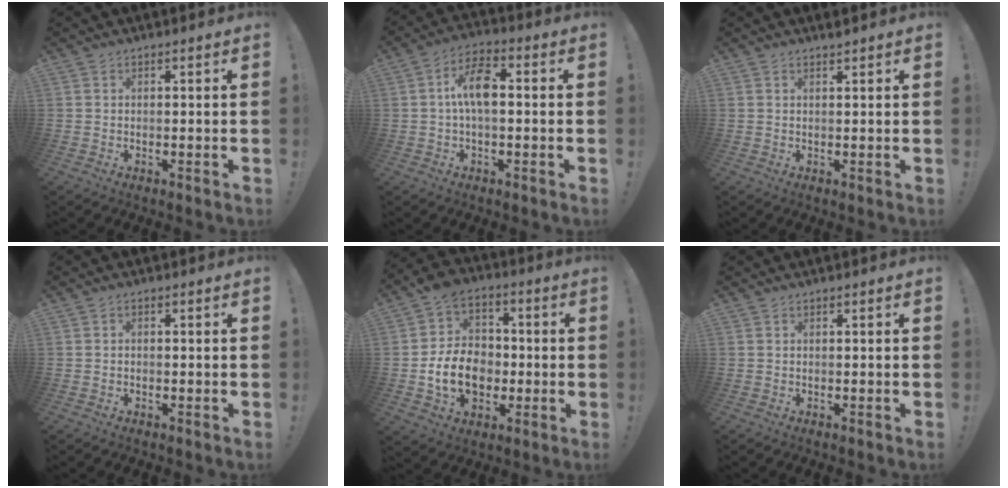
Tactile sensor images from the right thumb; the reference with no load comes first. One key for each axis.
{"total": 9.4, "fx": 0.6, "fy": 4.5, "fz": 8.2, "tx": -0.138, "ty": 0.010, "tz": 0.010}
{"total": 1.4, "fx": 1.3, "fy": -0.4, "fz": 0.2, "tx": 0.010, "ty": -0.009, "tz": 0.020}
{"total": 0.8, "fx": -0.5, "fy": 0.5, "fz": 0.4, "tx": -0.008, "ty": 0.002, "tz": -0.009}
{"total": 16.2, "fx": -2.7, "fy": 12.4, "fz": 10.1, "tx": -0.184, "ty": 0.028, "tz": -0.039}
{"total": 0.0}